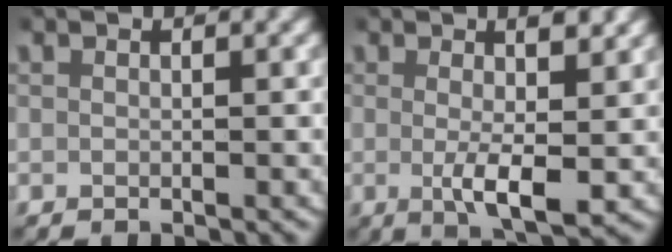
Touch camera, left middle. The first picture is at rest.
{"total": 4.7, "force": [0.1, 1.3, 4.6], "torque": [-0.076, -0.012, 0.011]}